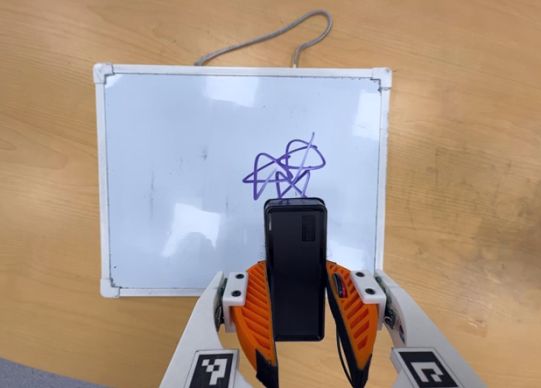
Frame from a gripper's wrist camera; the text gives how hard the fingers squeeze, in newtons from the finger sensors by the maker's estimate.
{"total": 3.8, "left": 2.6, "right": 4.9}